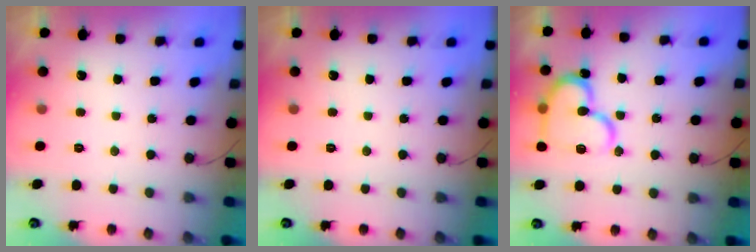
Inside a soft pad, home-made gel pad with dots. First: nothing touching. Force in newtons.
{"total": 0.0}
{"total": 18.4, "press": 18.3, "slide": 1.8}